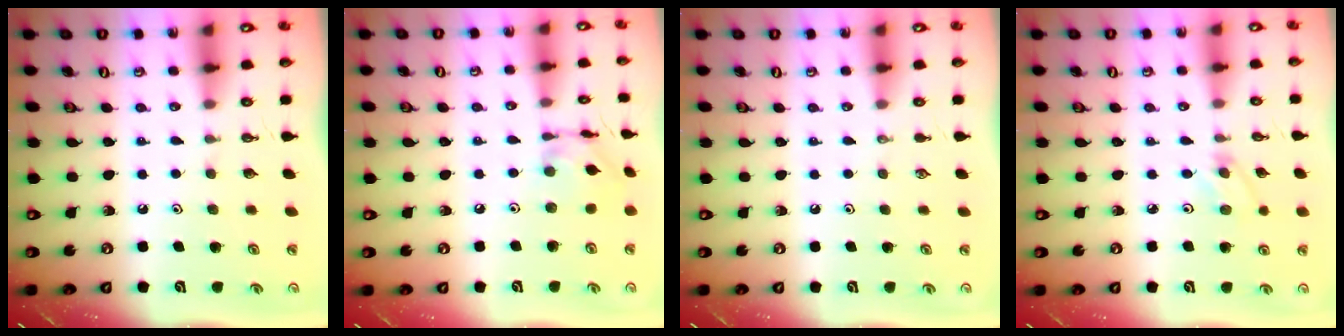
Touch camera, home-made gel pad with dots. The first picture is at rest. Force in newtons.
{"total": 8.0, "press": 8.0, "slide": 0.3}
{"total": 0.0}
{"total": 3.1, "press": 3.1, "slide": 0.4}